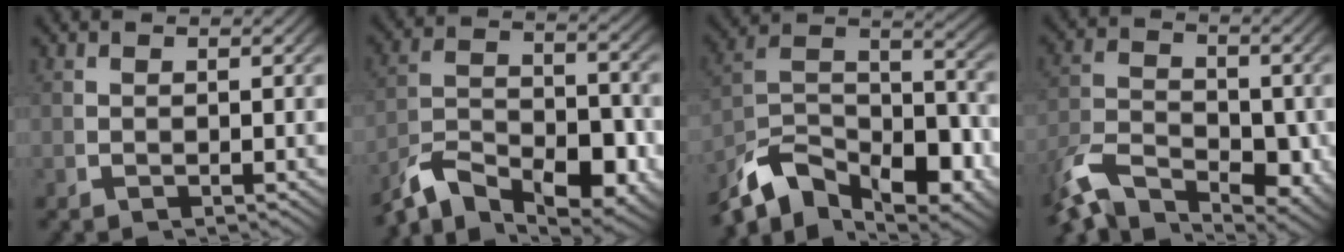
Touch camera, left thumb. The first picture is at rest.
{"total": 9.9, "force": [-3.9, 5.9, 6.9], "torque": [-0.138, -0.047, -0.055]}
{"total": 12.8, "force": [-3.1, 8.2, 9.3], "torque": [-0.205, -0.048, -0.037]}
{"total": 7.4, "force": [-3.7, 4.2, 4.8], "torque": [-0.081, -0.035, -0.060]}